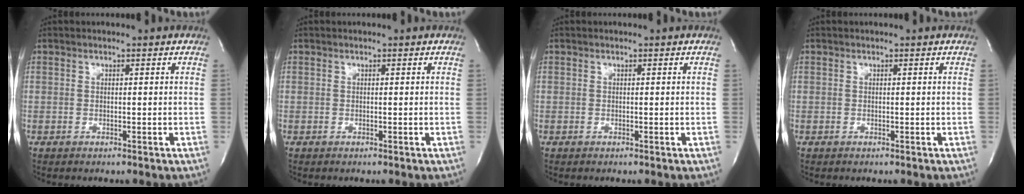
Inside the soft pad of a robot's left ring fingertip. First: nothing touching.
{"total": 0.0}
{"total": 0.0}
{"total": 0.0}